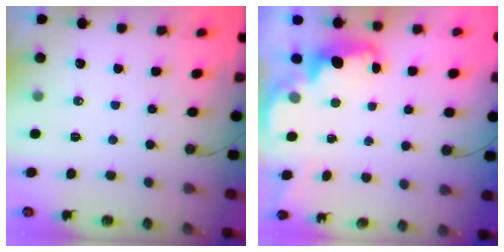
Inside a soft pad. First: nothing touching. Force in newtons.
{"total": 2.3, "press": 2.2, "slide": 0.6}